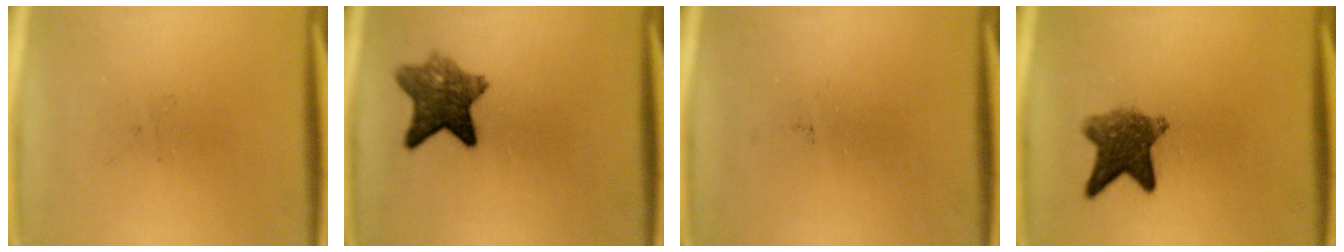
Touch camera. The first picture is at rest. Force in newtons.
{"total": 7.5}
{"total": 0.0}
{"total": 7.0}